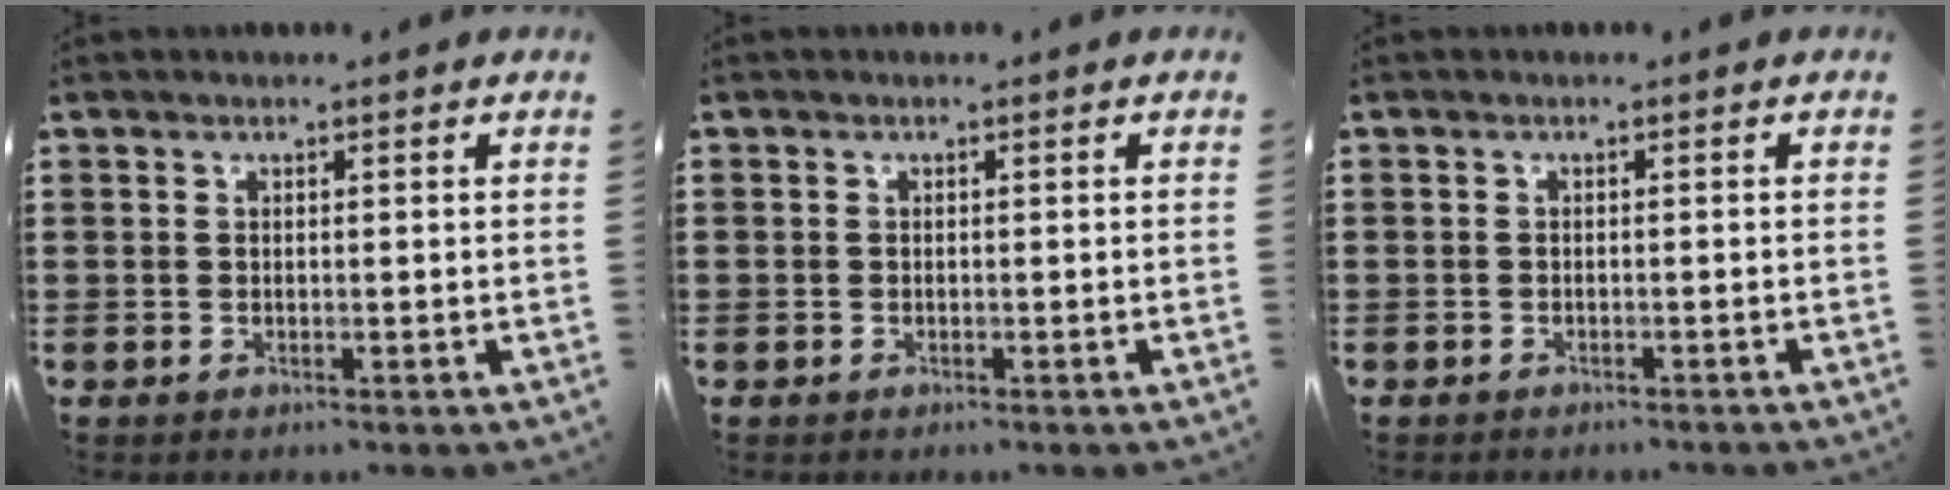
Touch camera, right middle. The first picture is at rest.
{"total": 0.7, "force": [-0.3, 0.6, 0.1], "torque": [-0.003, 0.002, -0.006]}
{"total": 0.8, "force": [-0.8, 0.2, -0.1], "torque": [0.000, 0.001, -0.018]}